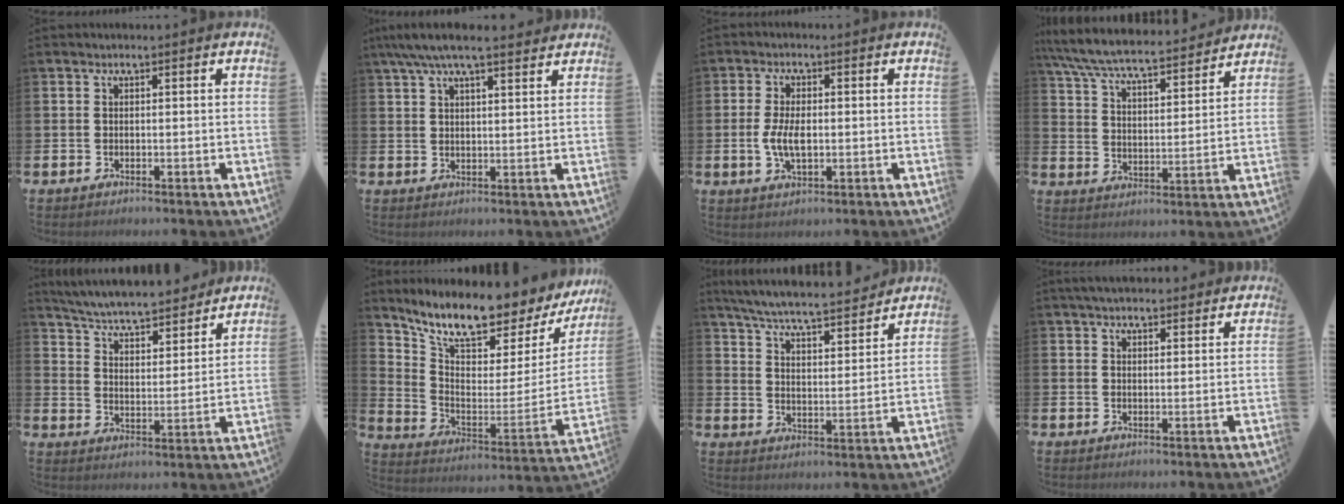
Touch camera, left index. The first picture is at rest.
{"total": 6.2, "force": [5.2, 1.2, 3.1], "torque": [-0.070, -0.009, 0.095]}
{"total": 4.5, "force": [-0.3, 2.2, 3.9], "torque": [-0.068, -0.002, -0.010]}
{"total": 7.5, "force": [7.0, 1.0, 2.7], "torque": [-0.083, -0.048, 0.119]}
{"total": 6.2, "force": [6.0, 0.6, 1.3], "torque": [-0.054, -0.050, 0.102]}
{"total": 9.1, "force": [8.3, 1.5, 3.3], "torque": [-0.092, -0.074, 0.135]}
{"total": 6.7, "force": [6.4, 0.4, 1.9], "torque": [-0.066, -0.051, 0.108]}
{"total": 3.7, "force": [3.5, 0.7, 0.8], "torque": [-0.019, -0.011, 0.065]}